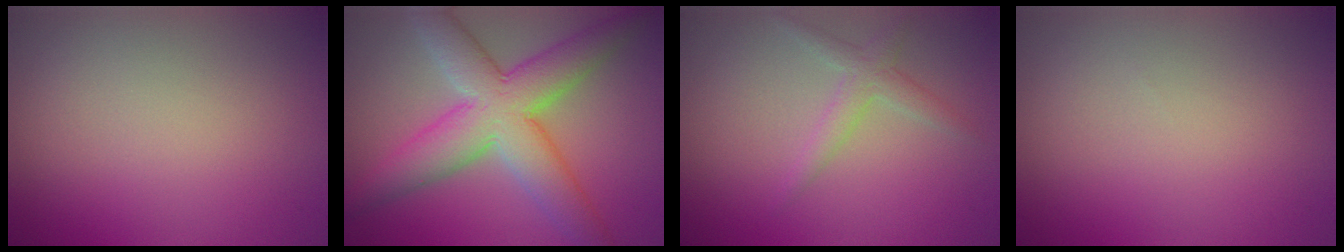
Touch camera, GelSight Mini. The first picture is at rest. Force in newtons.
{"total": 8.5, "press": 8.5, "slide": 0.3}
{"total": 2.0, "press": 2.0, "slide": 0.0}
{"total": 0.0}